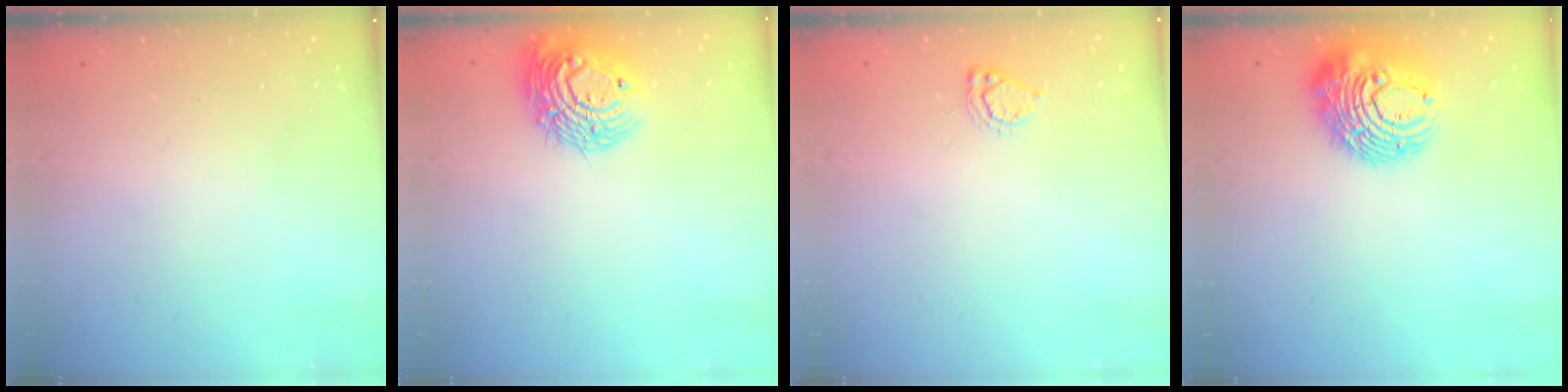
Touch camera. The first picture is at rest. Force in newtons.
{"total": 14.7, "press": 14.6, "slide": 1.4}
{"total": 5.3, "press": 5.2, "slide": 0.6}
{"total": 13.0, "press": 13.0, "slide": 1.3}